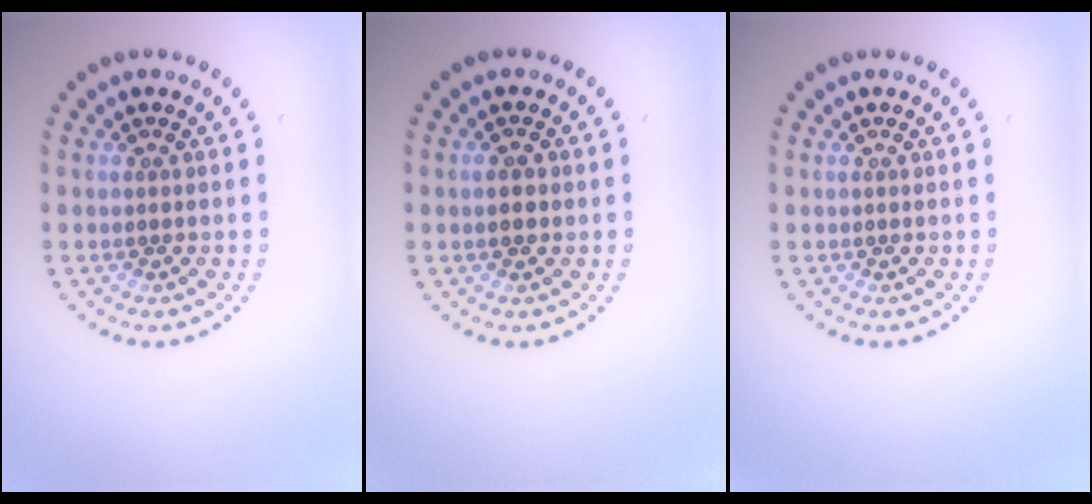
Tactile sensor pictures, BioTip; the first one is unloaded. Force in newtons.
{"total": 2.1, "press": 2.1, "slide": 0.2}
{"total": 0.0}